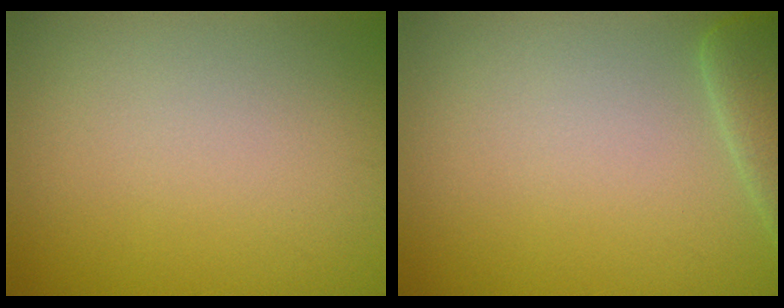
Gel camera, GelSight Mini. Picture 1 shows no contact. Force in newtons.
{"total": 3.1, "press": 3.1, "slide": 0.4}